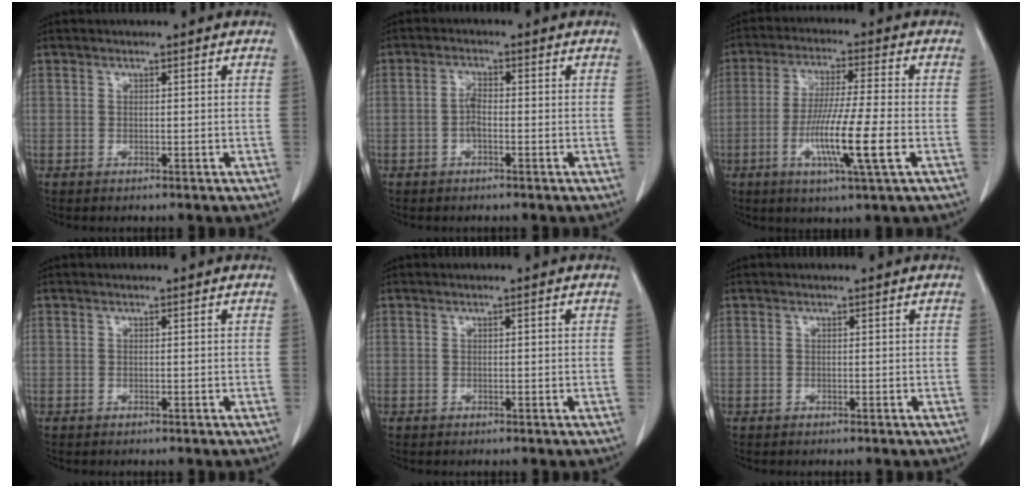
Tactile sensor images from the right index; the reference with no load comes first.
{"total": 2.3, "force": [-0.7, 0.7, 2.0], "torque": [-0.039, 0.004, -0.014]}
{"total": 11.3, "force": [-3.4, -0.4, 10.7], "torque": [-0.204, -0.017, -0.065]}
{"total": 0.0}
{"total": 0.5, "force": [0.1, 0.0, 0.5], "torque": [-0.009, 0.001, 0.002]}
{"total": 0.0}